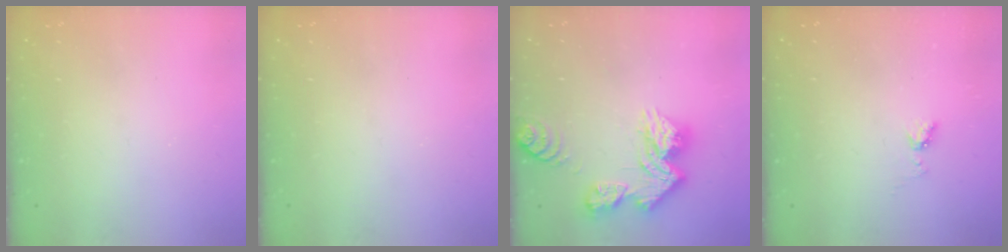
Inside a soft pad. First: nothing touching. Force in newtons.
{"total": 0.0}
{"total": 13.2, "press": 13.2, "slide": 1.2}
{"total": 4.0, "press": 3.9, "slide": 0.5}